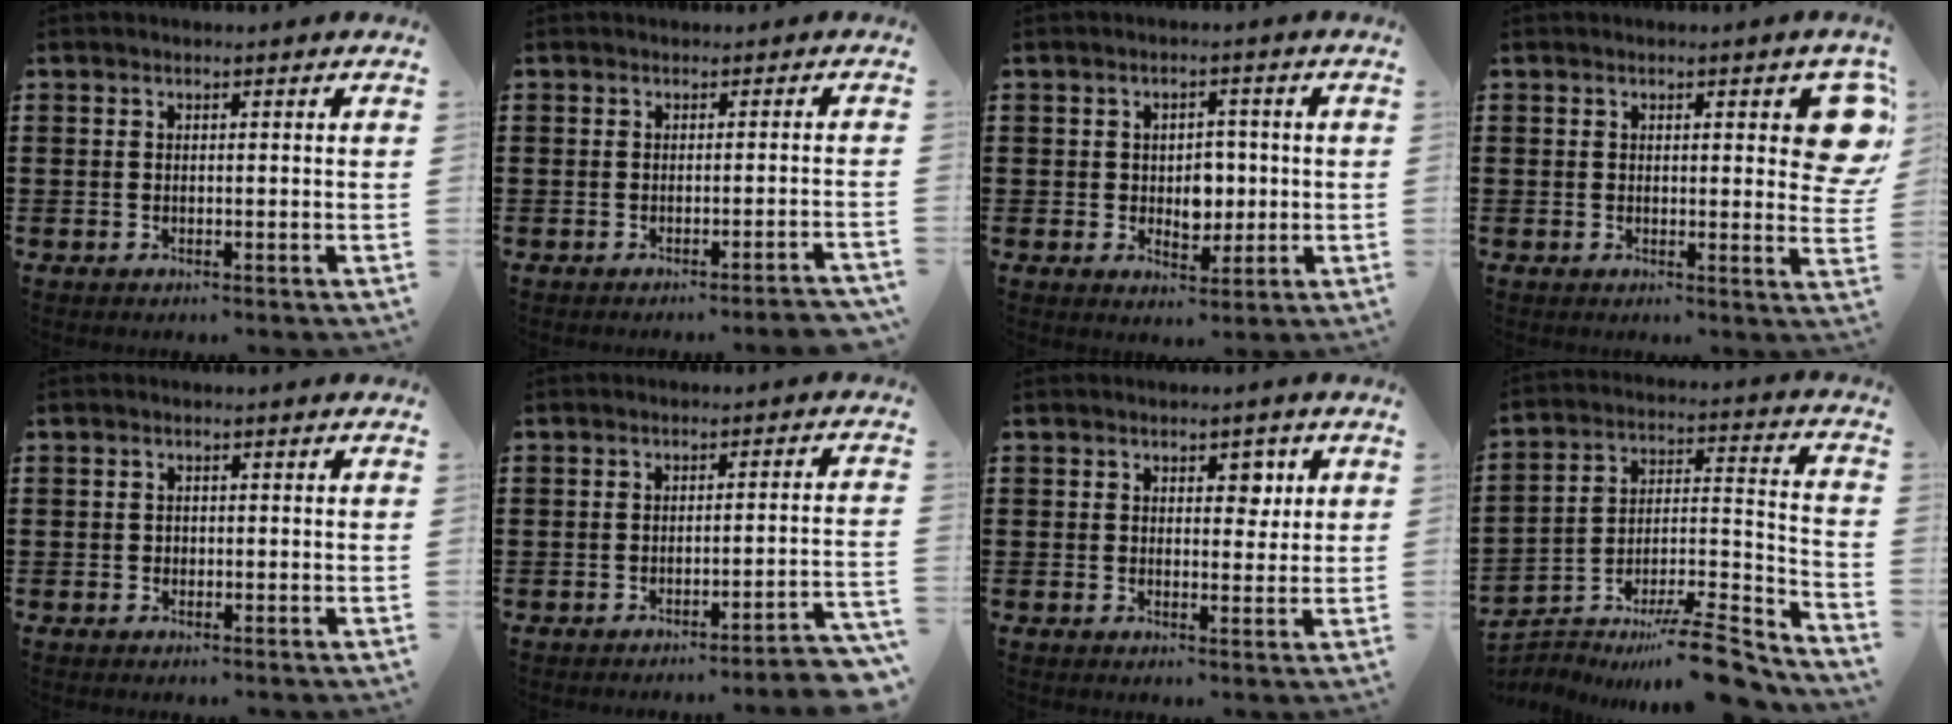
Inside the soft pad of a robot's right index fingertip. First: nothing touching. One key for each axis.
{"total": 1.1, "fx": -1.0, "fy": -0.3, "fz": 0.5, "tx": -0.010, "ty": -0.001, "tz": -0.018}
{"total": 3.9, "fx": 0.2, "fy": 3.3, "fz": 2.2, "tx": -0.037, "ty": 0.006, "tz": -0.003}
{"total": 5.3, "fx": 1.7, "fy": 1.8, "fz": 4.8, "tx": -0.052, "ty": -0.009, "tz": 0.021}
{"total": 0.6, "fx": -0.1, "fy": 0.6, "fz": 0.2, "tx": -0.004, "ty": 0.004, "tz": -0.002}
{"total": 2.9, "fx": -2.5, "fy": -0.5, "fz": 1.4, "tx": -0.024, "ty": -0.009, "tz": -0.053}
{"total": 3.3, "fx": 1.5, "fy": 2.0, "fz": 2.2, "tx": -0.024, "ty": 0.001, "tz": 0.020}
{"total": 10.9, "fx": -9.0, "fy": 2.2, "fz": 5.7, "tx": -0.072, "ty": 0.033, "tz": -0.165}